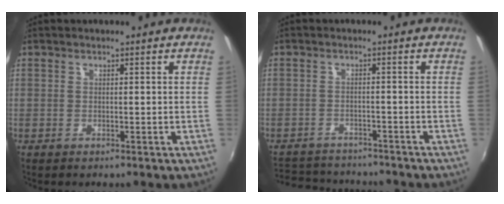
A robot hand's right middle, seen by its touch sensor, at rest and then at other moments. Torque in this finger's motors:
{"motor_torque": [0.36, -1.40, -0.03, 0.00]}